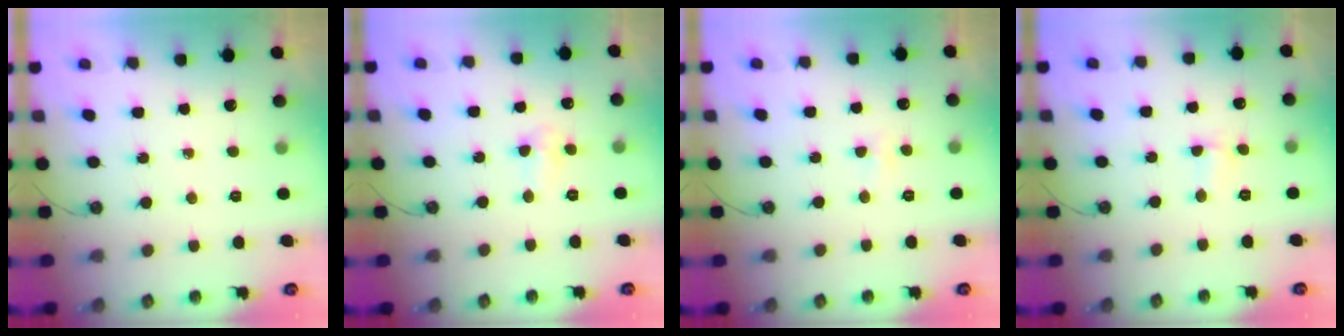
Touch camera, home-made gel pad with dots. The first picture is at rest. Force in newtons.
{"total": 4.3, "press": 4.2, "slide": 0.7}
{"total": 4.3, "press": 2.7, "slide": 3.4}
{"total": 1.6, "press": 1.4, "slide": 0.6}